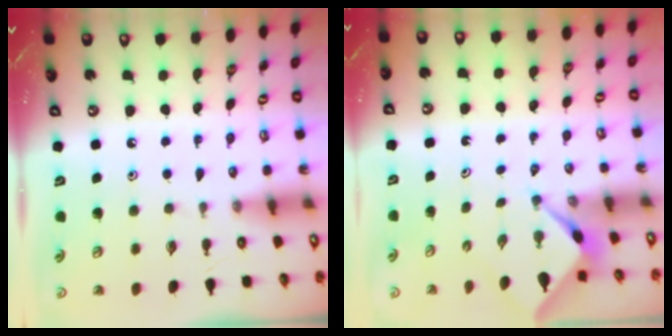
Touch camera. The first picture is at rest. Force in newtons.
{"total": 2.3, "press": 2.2, "slide": 0.3}